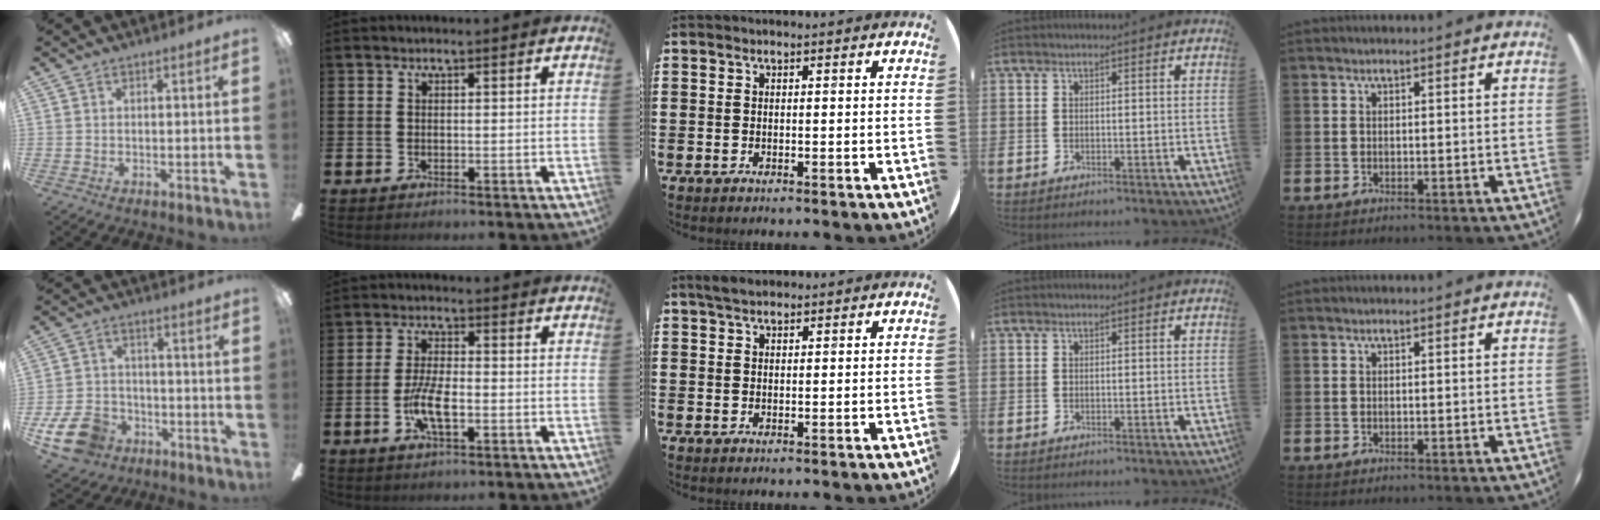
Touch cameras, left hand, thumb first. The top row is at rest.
{"thumb": {"total": 11.9, "force": [-6.5, 8.0, 5.9], "torque": [-0.136, 0.040, -0.117]}, "index": {"total": 5.4, "force": [-1.5, 1.8, 4.8], "torque": [-0.091, 0.000, -0.031]}, "middle": {"total": 2.0, "force": [1.7, 0.6, 0.7], "torque": [-0.009, 0.003, 0.031]}}